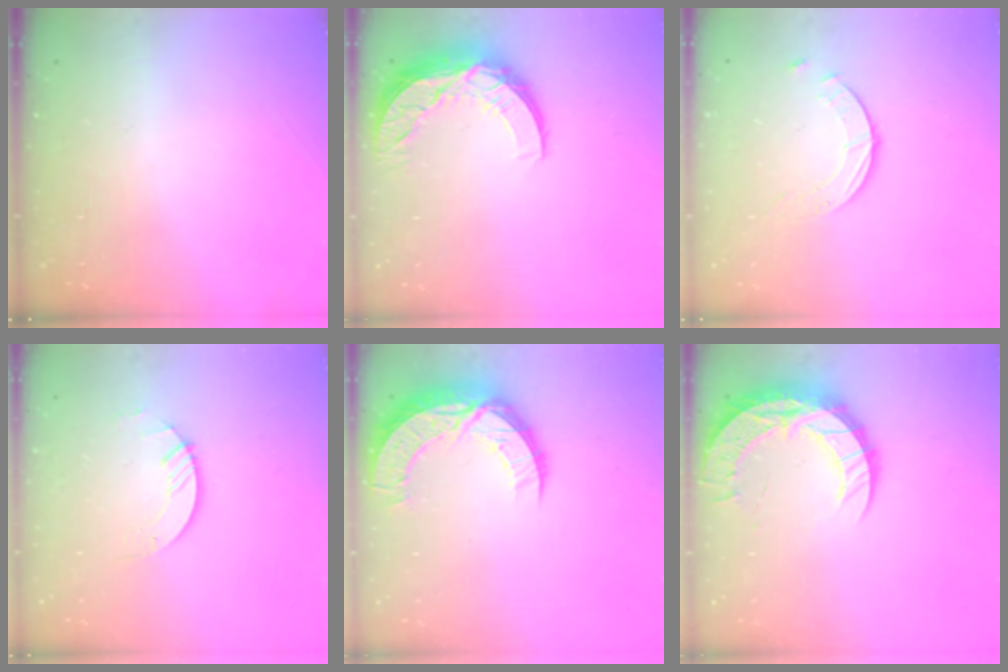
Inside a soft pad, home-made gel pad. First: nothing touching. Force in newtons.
{"total": 11.3, "press": 11.2, "slide": 0.9}
{"total": 2.3, "press": 2.3, "slide": 0.3}
{"total": 2.8, "press": 2.8, "slide": 0.3}
{"total": 13.7, "press": 13.7, "slide": 1.0}
{"total": 13.4, "press": 13.4, "slide": 1.0}